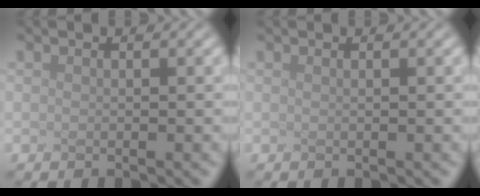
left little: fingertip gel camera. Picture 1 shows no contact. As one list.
[{"total": 0.5, "force": [0.3, 0.3, 0.4], "torque": [0.000, 0.010, -0.001]}]